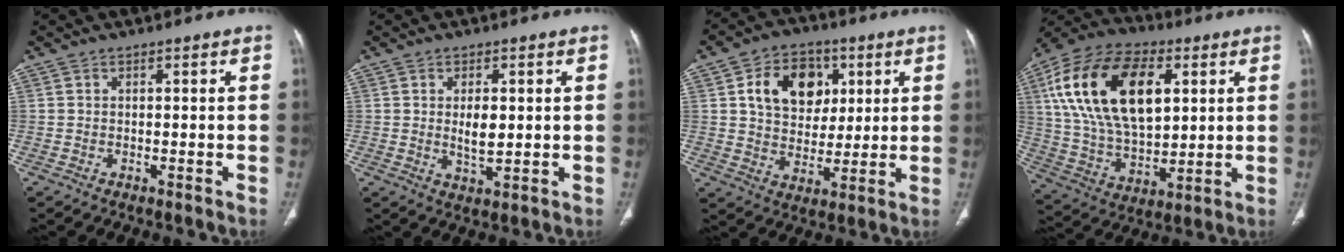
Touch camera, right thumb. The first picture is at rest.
{"total": 4.7, "force": [0.6, 2.2, 4.2], "torque": [-0.065, -0.010, 0.014]}
{"total": 13.8, "force": [4.3, 10.3, 8.1], "torque": [-0.088, -0.006, 0.072]}
{"total": 24.6, "force": [7.9, 13.6, 18.9], "torque": [-0.339, -0.014, 0.143]}